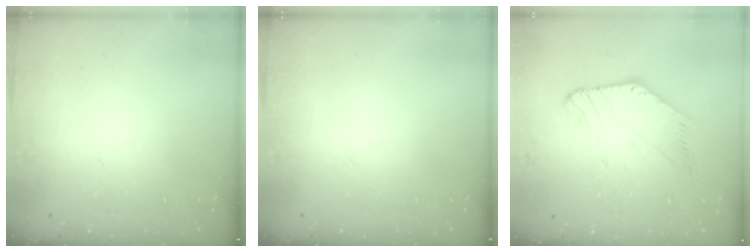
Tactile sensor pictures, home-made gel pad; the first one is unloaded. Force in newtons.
{"total": 0.0}
{"total": 5.4, "press": 5.3, "slide": 0.9}